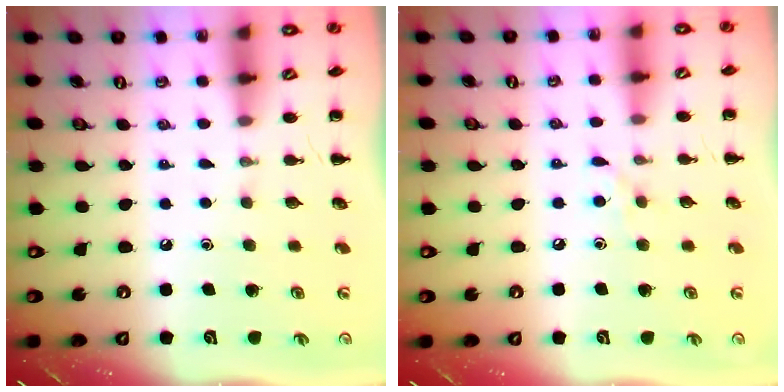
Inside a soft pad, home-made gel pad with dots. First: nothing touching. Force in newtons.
{"total": 5.8, "press": 5.6, "slide": 1.3}